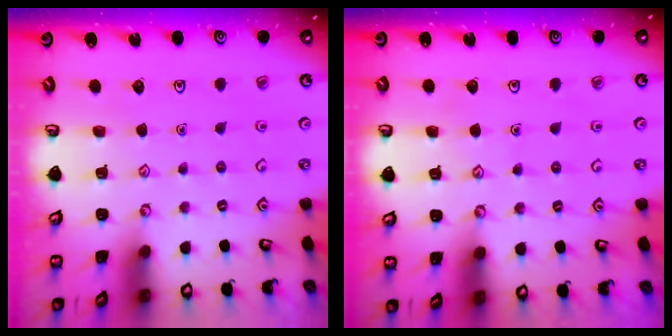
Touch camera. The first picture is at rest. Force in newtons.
{"total": 4.5, "press": 4.5, "slide": 0.3}